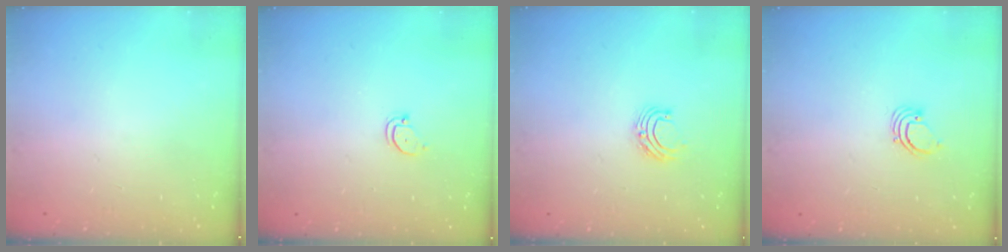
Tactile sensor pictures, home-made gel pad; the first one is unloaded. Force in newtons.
{"total": 2.4, "press": 2.4, "slide": 0.2}
{"total": 5.9, "press": 5.9, "slide": 0.5}
{"total": 2.2, "press": 2.2, "slide": 0.2}